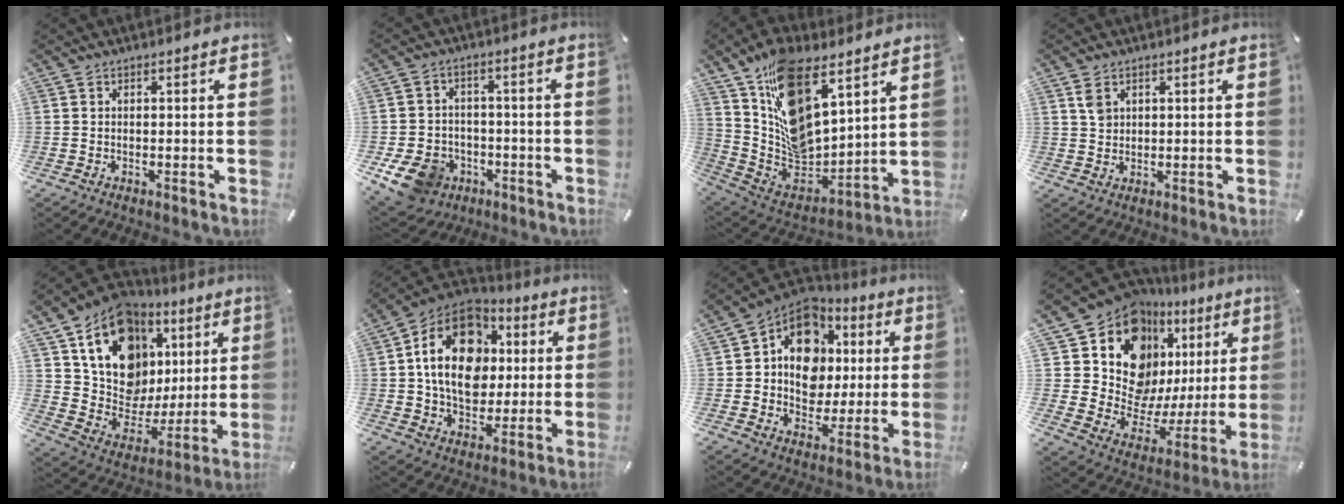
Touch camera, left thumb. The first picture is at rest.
{"total": 10.3, "force": [-4.8, 8.1, 4.2], "torque": [-0.093, 0.033, -0.082]}
{"total": 16.5, "force": [9.7, 9.2, 9.7], "torque": [-0.192, -0.070, 0.181]}
{"total": 3.2, "force": [1.6, 2.5, 1.3], "torque": [-0.013, -0.004, 0.027]}
{"total": 17.5, "force": [7.6, 13.6, 8.0], "torque": [-0.120, -0.054, 0.144]}
{"total": 19.0, "force": [2.8, 14.7, 11.7], "torque": [-0.207, 0.003, 0.051]}
{"total": 12.6, "force": [2.3, 10.9, 5.9], "torque": [-0.098, -0.023, 0.048]}
{"total": 17.0, "force": [10.1, 11.8, 7.1], "torque": [-0.105, -0.106, 0.188]}